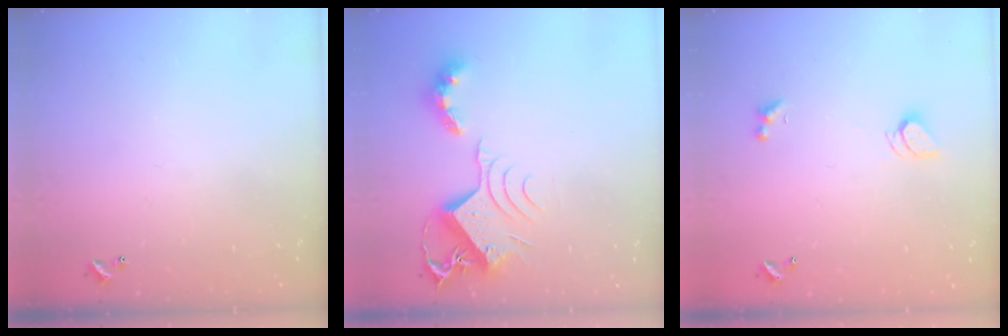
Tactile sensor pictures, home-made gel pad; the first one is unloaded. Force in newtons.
{"total": 11.6, "press": 11.6, "slide": 1.2}
{"total": 2.5, "press": 2.4, "slide": 0.6}